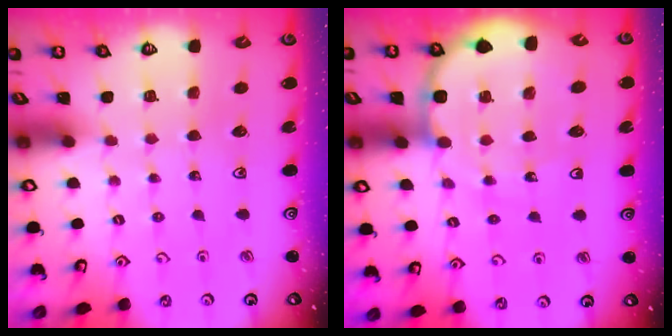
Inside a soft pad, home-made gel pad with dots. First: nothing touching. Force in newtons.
{"total": 9.3, "press": 9.3, "slide": 1.1}